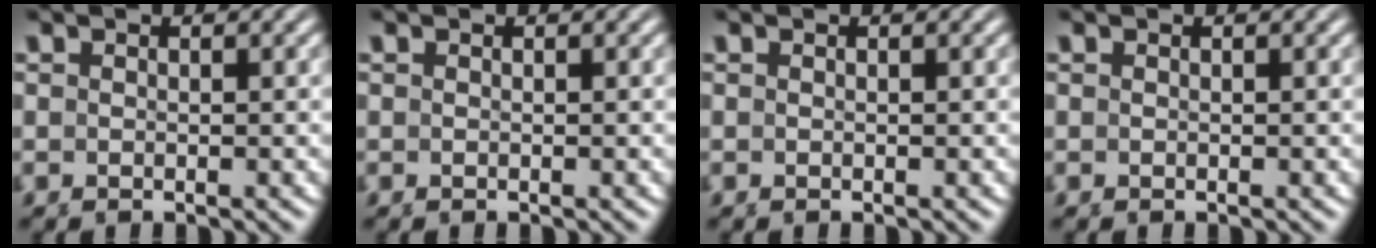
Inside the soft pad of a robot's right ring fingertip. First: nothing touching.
{"total": 0.0}
{"total": 0.0}
{"total": 1.4, "force": [-0.3, -1.3, -0.4], "torque": [0.019, -0.011, 0.005]}